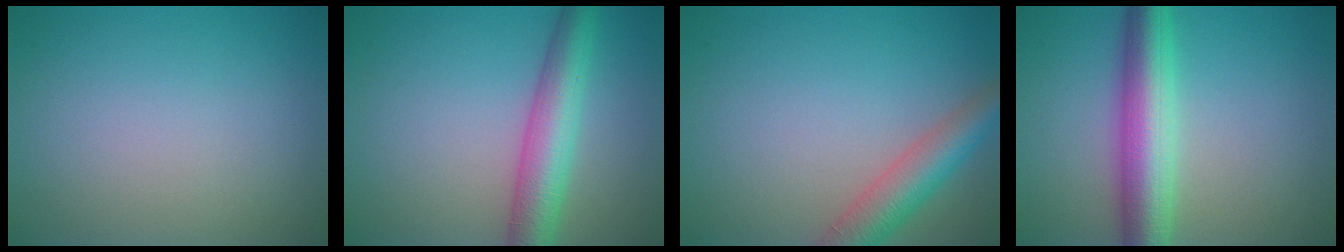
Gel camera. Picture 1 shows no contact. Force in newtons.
{"total": 5.7, "press": 5.7, "slide": 0.1}
{"total": 4.7, "press": 4.7, "slide": 0.3}
{"total": 7.0, "press": 7.0, "slide": 0.0}